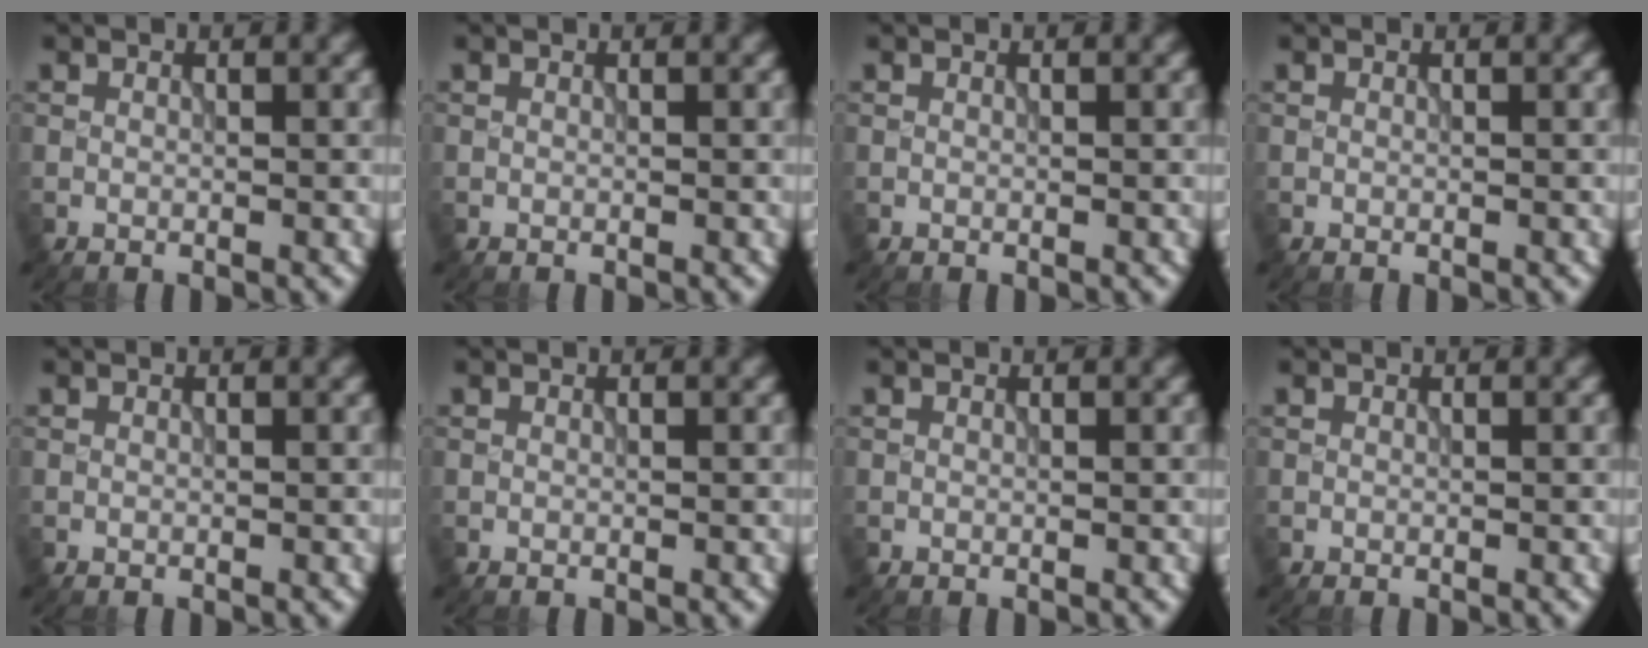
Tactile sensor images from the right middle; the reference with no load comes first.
{"total": 0.0}
{"total": 0.0}
{"total": 0.0}
{"total": 0.0}
{"total": 0.0}
{"total": 0.0}
{"total": 0.0}